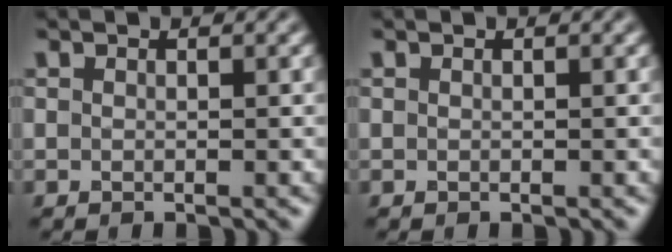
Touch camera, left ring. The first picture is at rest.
{"total": 0.0}